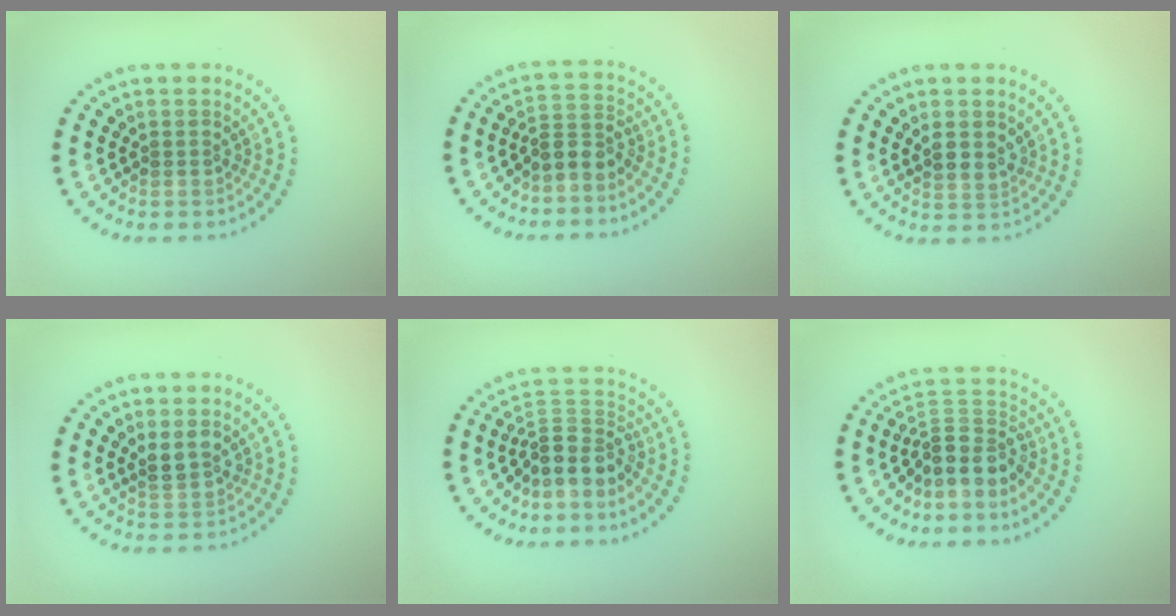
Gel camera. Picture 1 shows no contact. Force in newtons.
{"total": 2.7, "press": 2.0, "slide": 1.8}
{"total": 2.1, "press": 1.9, "slide": 0.9}
{"total": 2.1, "press": 2.0, "slide": 0.8}
{"total": 3.8, "press": 2.8, "slide": 2.6}
{"total": 3.8, "press": 2.8, "slide": 2.6}